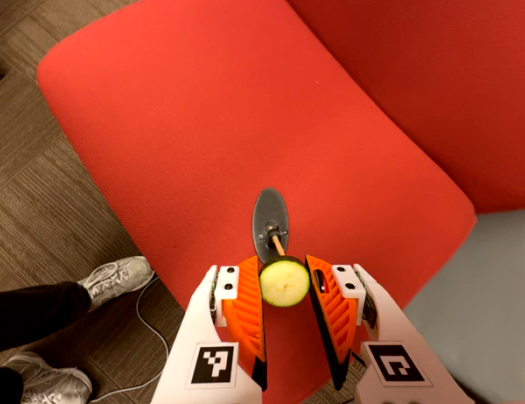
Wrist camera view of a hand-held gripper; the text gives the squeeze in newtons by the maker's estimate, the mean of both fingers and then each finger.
{"total": 7.5, "left": 8.1, "right": 7.0}